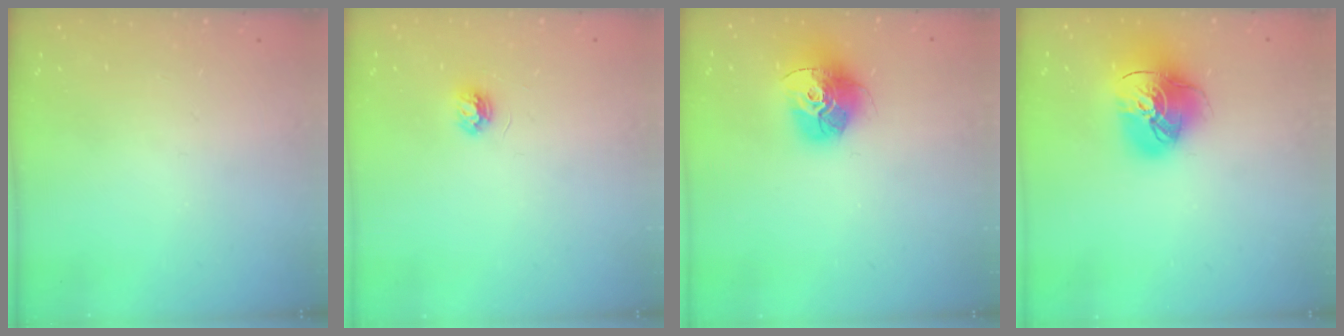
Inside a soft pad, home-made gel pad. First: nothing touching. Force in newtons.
{"total": 3.7, "press": 3.7, "slide": 0.5}
{"total": 15.8, "press": 15.7, "slide": 1.6}
{"total": 16.2, "press": 16.1, "slide": 1.7}